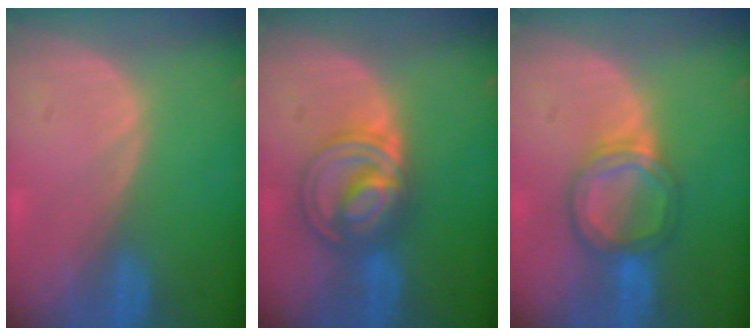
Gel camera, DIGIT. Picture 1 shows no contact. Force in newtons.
{"total": 7.4, "press": 7.3, "slide": 0.4}
{"total": 6.1, "press": 5.5, "slide": 2.7}